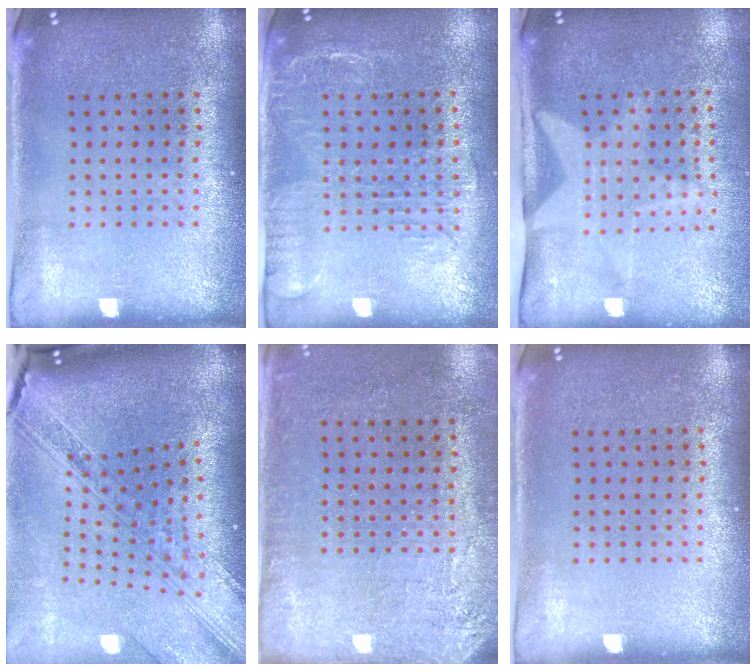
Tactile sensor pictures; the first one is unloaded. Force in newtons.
{"total": 1.9, "press": 1.6, "slide": 1.1}
{"total": 1.7, "press": 1.5, "slide": 0.7}
{"total": 4.0, "press": 2.9, "slide": 2.7}
{"total": 2.7, "press": 2.3, "slide": 1.4}
{"total": 0.0}